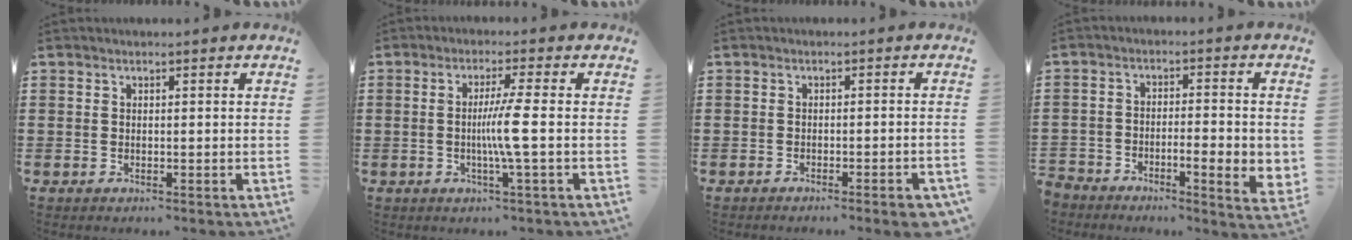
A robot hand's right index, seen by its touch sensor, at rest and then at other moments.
{"total": 5.3, "force": [-0.6, -0.8, 5.2], "torque": [-0.099, -0.011, -0.019]}
{"total": 2.1, "force": [-1.6, 0.0, 1.4], "torque": [-0.023, 0.000, -0.029]}
{"total": 4.9, "force": [-2.8, 1.6, 3.6], "torque": [-0.062, 0.002, -0.049]}